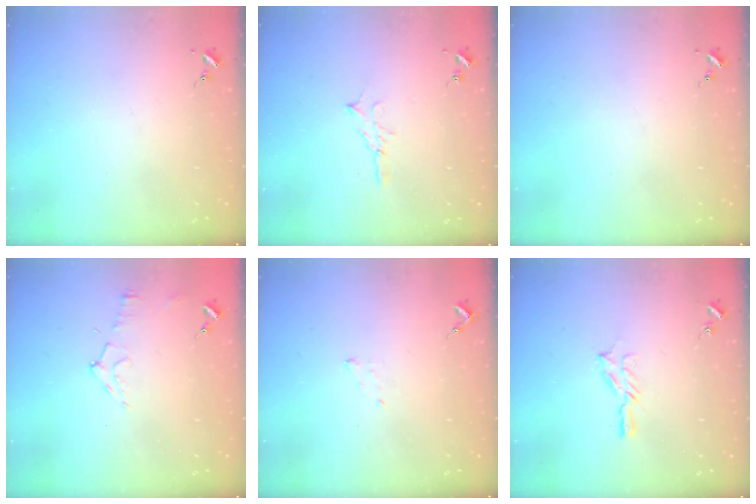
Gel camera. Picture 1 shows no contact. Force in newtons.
{"total": 4.7, "press": 4.7, "slide": 0.5}
{"total": 0.0}
{"total": 7.4, "press": 7.4, "slide": 0.7}
{"total": 3.8, "press": 3.8, "slide": 0.5}
{"total": 5.6, "press": 5.6, "slide": 0.6}